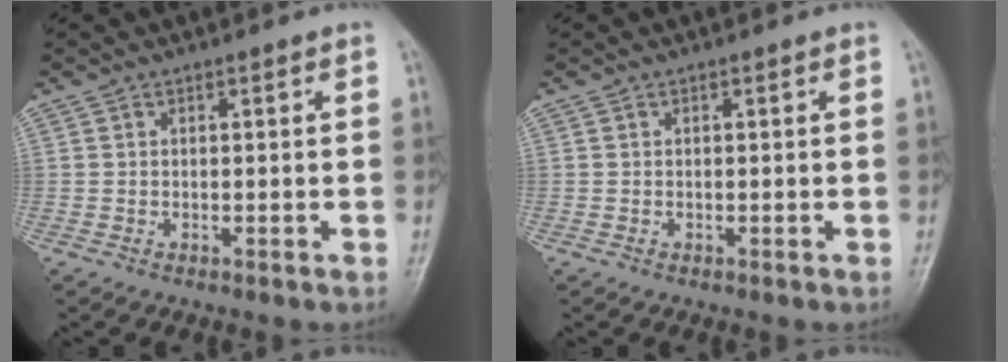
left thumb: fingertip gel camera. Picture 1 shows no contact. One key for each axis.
{"total": 0.0}